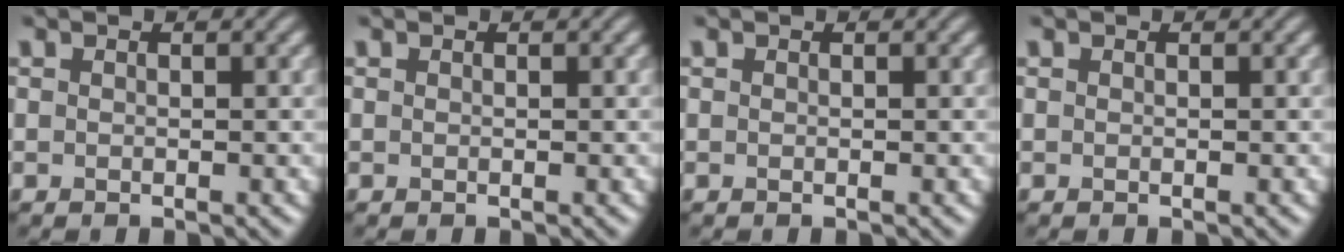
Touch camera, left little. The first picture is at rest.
{"total": 0.0}
{"total": 0.0}
{"total": 0.0}